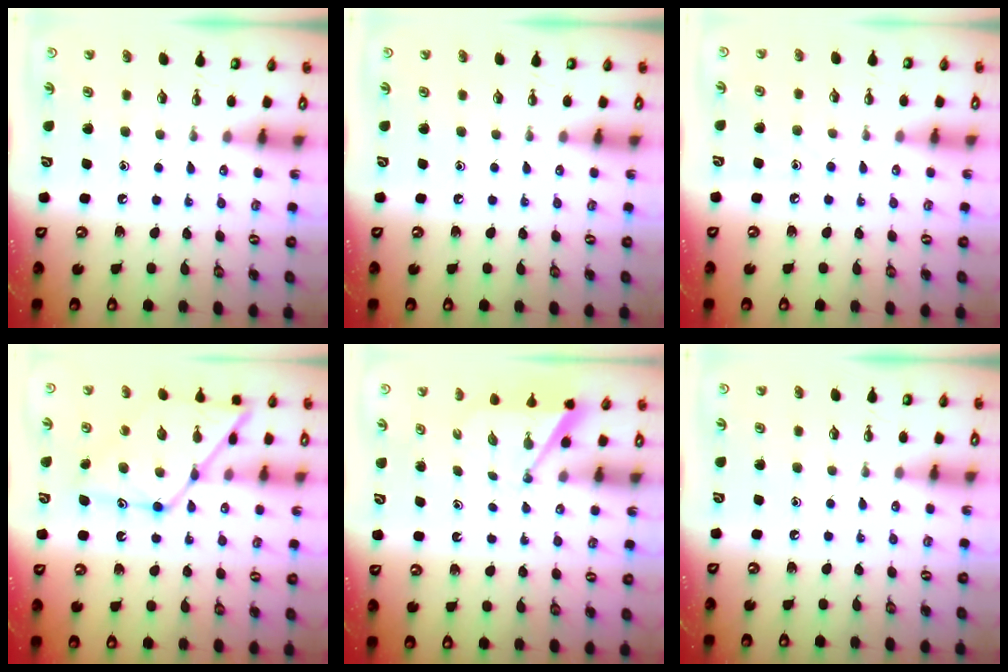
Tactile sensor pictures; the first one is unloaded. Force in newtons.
{"total": 0.0}
{"total": 5.0, "press": 4.9, "slide": 0.6}
{"total": 15.4, "press": 15.3, "slide": 1.3}
{"total": 2.9, "press": 2.9, "slide": 0.2}
{"total": 0.0}